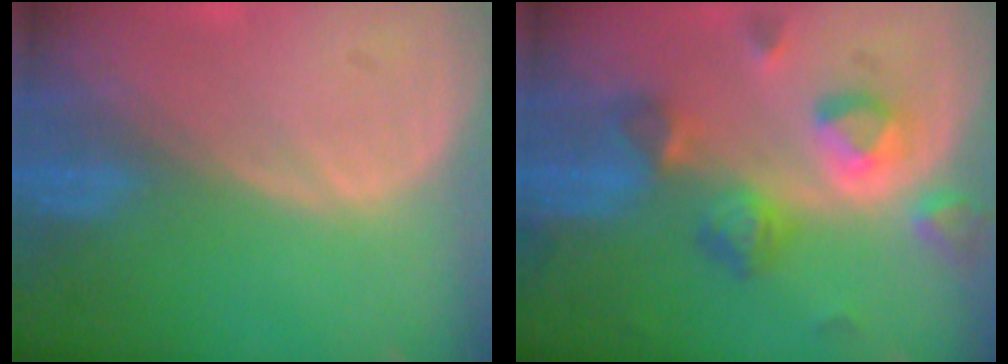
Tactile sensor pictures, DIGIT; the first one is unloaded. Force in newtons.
{"total": 7.7, "press": 7.5, "slide": 1.8}